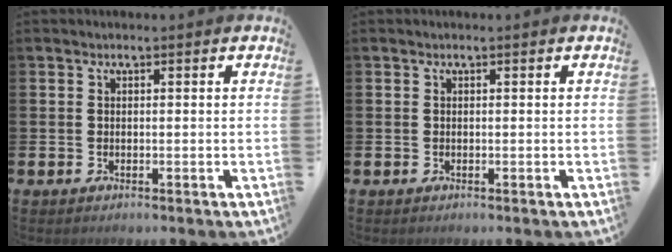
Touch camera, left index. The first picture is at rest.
{"total": 0.0}